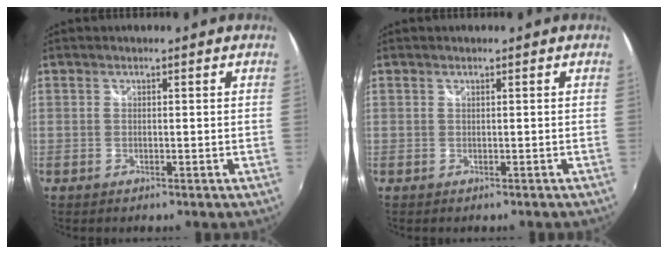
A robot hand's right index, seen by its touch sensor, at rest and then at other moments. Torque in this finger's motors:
{"motor_torque": [-0.16, -0.20, -0.01, 0.00]}